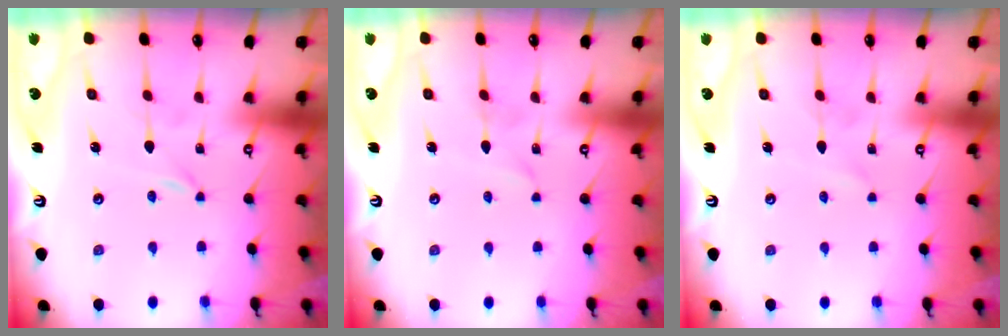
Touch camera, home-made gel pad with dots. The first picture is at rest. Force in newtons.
{"total": 1.6, "press": 1.6, "slide": 0.2}
{"total": 0.8, "press": 0.8, "slide": 0.1}